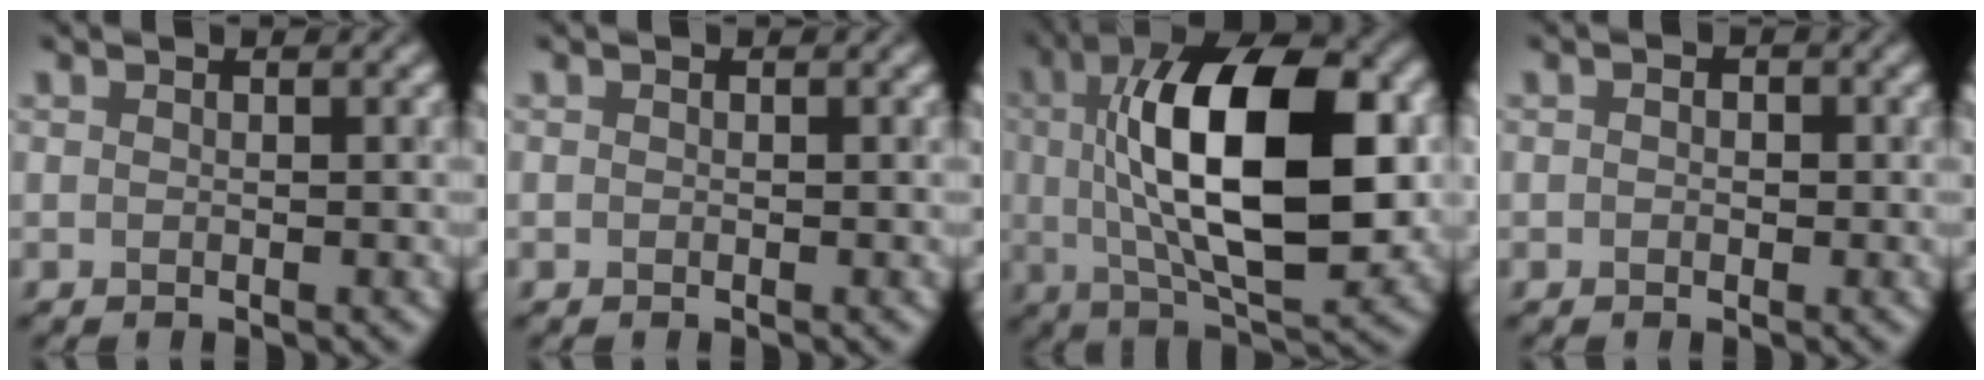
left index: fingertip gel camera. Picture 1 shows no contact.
{"total": 0.0}
{"total": 14.6, "force": [1.5, 6.6, 13.0], "torque": [-0.206, 0.010, 0.021]}
{"total": 1.0, "force": [0.1, 0.8, 0.6], "torque": [-0.007, -0.004, -0.003]}